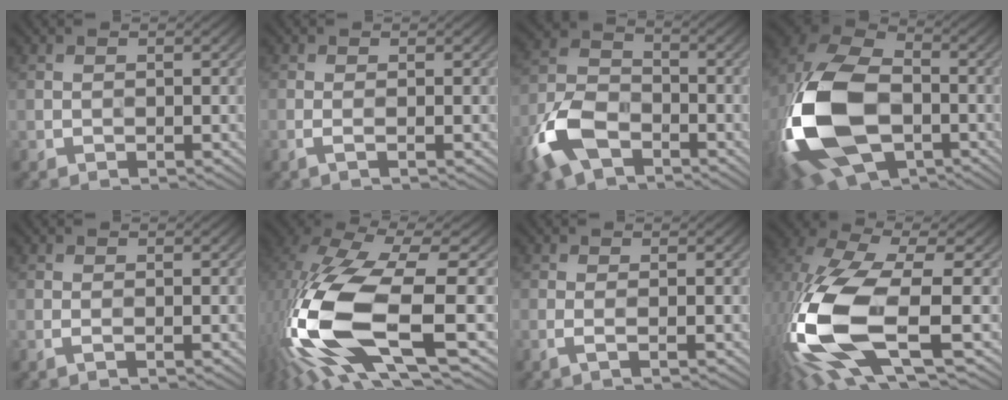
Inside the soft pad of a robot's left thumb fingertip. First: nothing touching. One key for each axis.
{"total": 1.0, "fx": -0.3, "fy": 0.0, "fz": 1.0, "tx": -0.022, "ty": 0.001, "tz": -0.010}
{"total": 11.0, "fx": -5.9, "fy": 6.2, "fz": 6.9, "tx": -0.170, "ty": -0.011, "tz": -0.132}
{"total": 21.4, "fx": -5.7, "fy": 13.5, "fz": 15.6, "tx": -0.374, "ty": -0.041, "tz": -0.102}
{"total": 0.7, "fx": -0.2, "fy": 0.0, "fz": 0.7, "tx": -0.018, "ty": 0.000, "tz": -0.007}
{"total": 18.0, "fx": -3.6, "fy": 7.3, "fz": 16.0, "tx": -0.385, "ty": -0.029, "tz": -0.051}
{"total": 1.3, "fx": -0.4, "fy": 0.1, "fz": 1.3, "tx": -0.028, "ty": 0.003, "tz": -0.013}
{"total": 16.4, "fx": -3.2, "fy": 7.2, "fz": 14.4, "tx": -0.361, "ty": -0.020, "tz": -0.054}